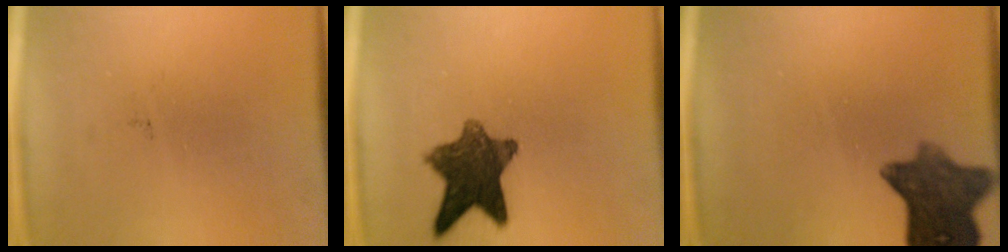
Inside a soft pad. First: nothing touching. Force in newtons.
{"total": 10.1}
{"total": 9.2}